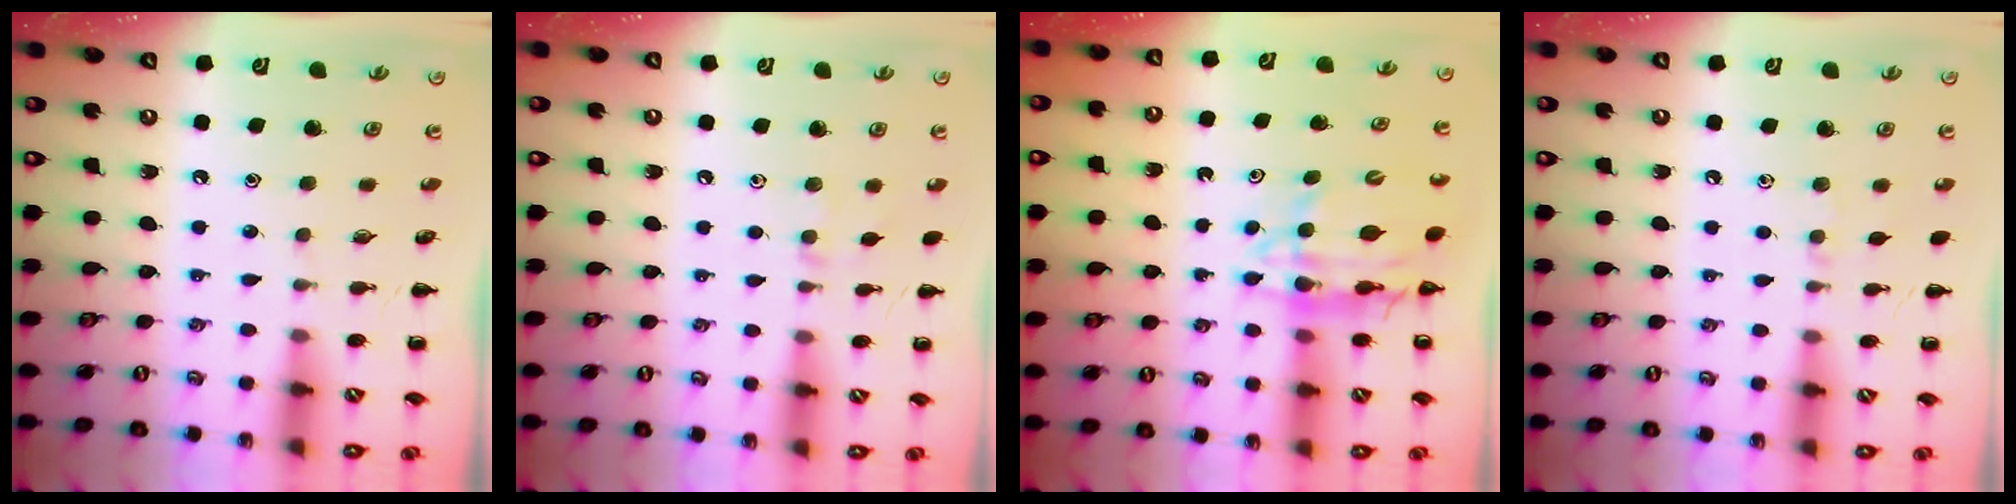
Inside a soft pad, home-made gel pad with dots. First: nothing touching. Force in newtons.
{"total": 3.7, "press": 3.4, "slide": 1.4}
{"total": 11.3, "press": 10.7, "slide": 3.7}
{"total": 4.2, "press": 4.0, "slide": 1.4}